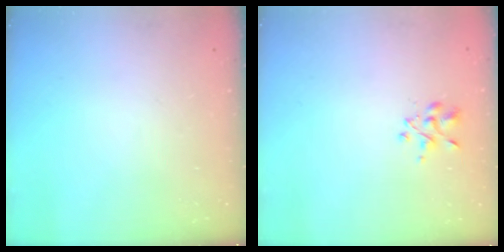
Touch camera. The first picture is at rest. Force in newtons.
{"total": 2.1, "press": 1.8, "slide": 0.9}